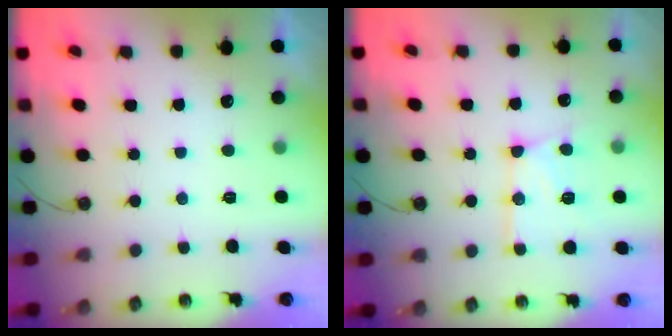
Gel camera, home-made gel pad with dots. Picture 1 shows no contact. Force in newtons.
{"total": 13.7, "press": 13.7, "slide": 0.8}